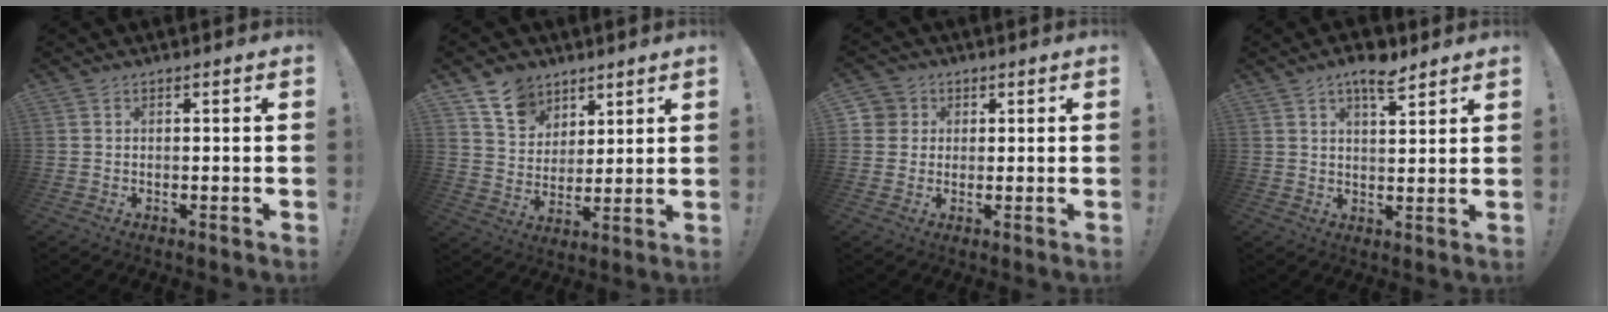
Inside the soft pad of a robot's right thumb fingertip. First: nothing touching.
{"total": 11.2, "force": [7.7, 7.7, 2.6], "torque": [-0.045, -0.052, 0.152]}
{"total": 4.2, "force": [1.1, 4.0, 0.8], "torque": [-0.014, -0.001, 0.022]}
{"total": 7.4, "force": [5.3, 2.3, 4.6], "torque": [-0.054, -0.034, 0.086]}